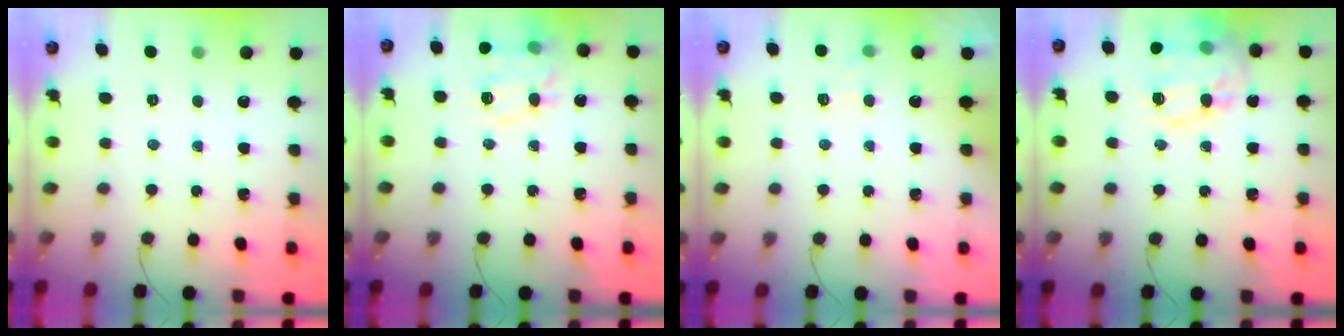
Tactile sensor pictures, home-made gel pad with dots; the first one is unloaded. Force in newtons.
{"total": 13.9, "press": 13.8, "slide": 1.4}
{"total": 2.8, "press": 2.5, "slide": 1.4}
{"total": 20.2, "press": 20.0, "slide": 2.6}